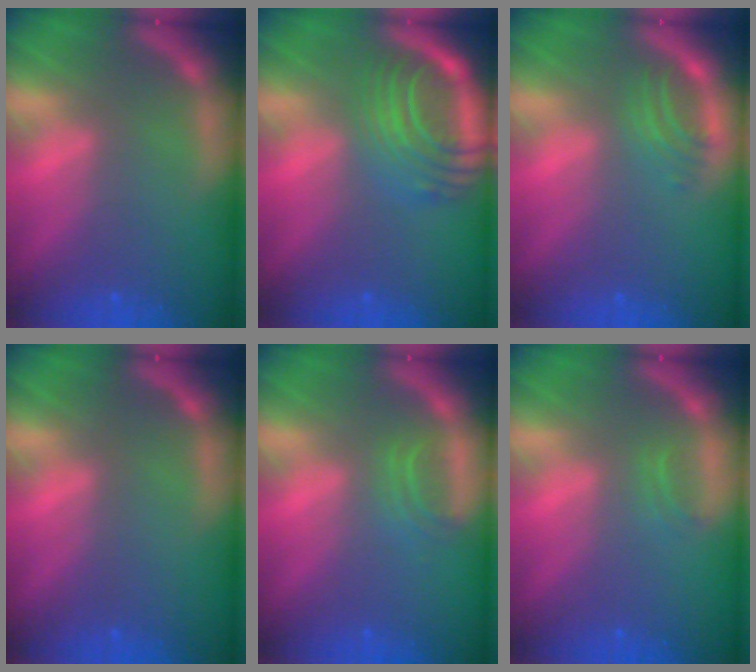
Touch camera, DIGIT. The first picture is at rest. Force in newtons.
{"total": 8.1}
{"total": 2.5}
{"total": 0.0}
{"total": 1.9}
{"total": 0.9}